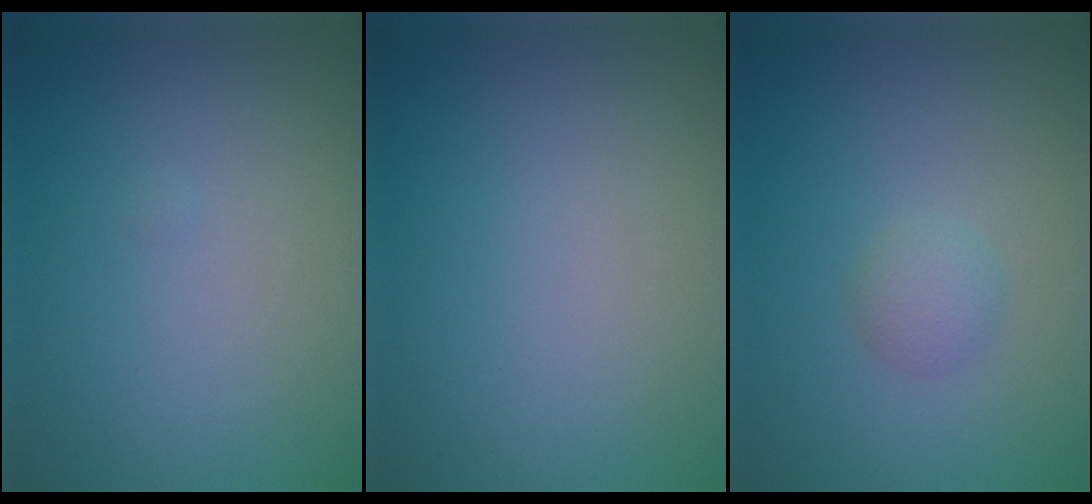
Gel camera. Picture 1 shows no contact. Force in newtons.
{"total": 0.0}
{"total": 1.6, "press": 1.6, "slide": 0.1}